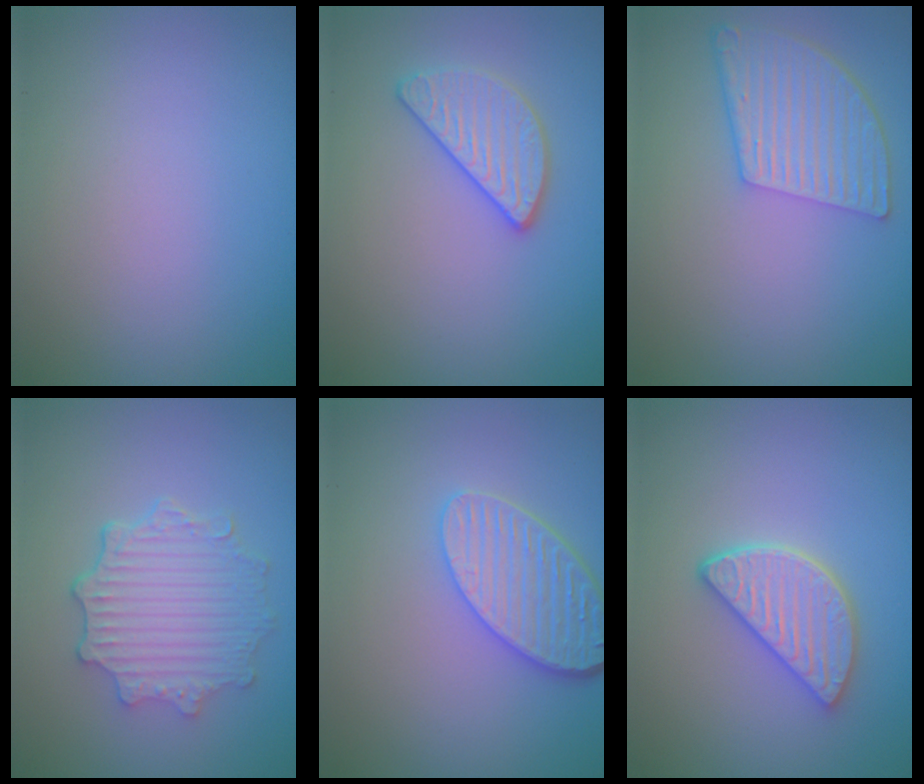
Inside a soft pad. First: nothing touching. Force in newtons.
{"total": 2.8, "press": 2.7, "slide": 0.4}
{"total": 5.2, "press": 3.9, "slide": 3.4}
{"total": 4.5, "press": 3.6, "slide": 2.6}
{"total": 4.8, "press": 3.9, "slide": 2.8}
{"total": 4.2, "press": 3.4, "slide": 2.4}